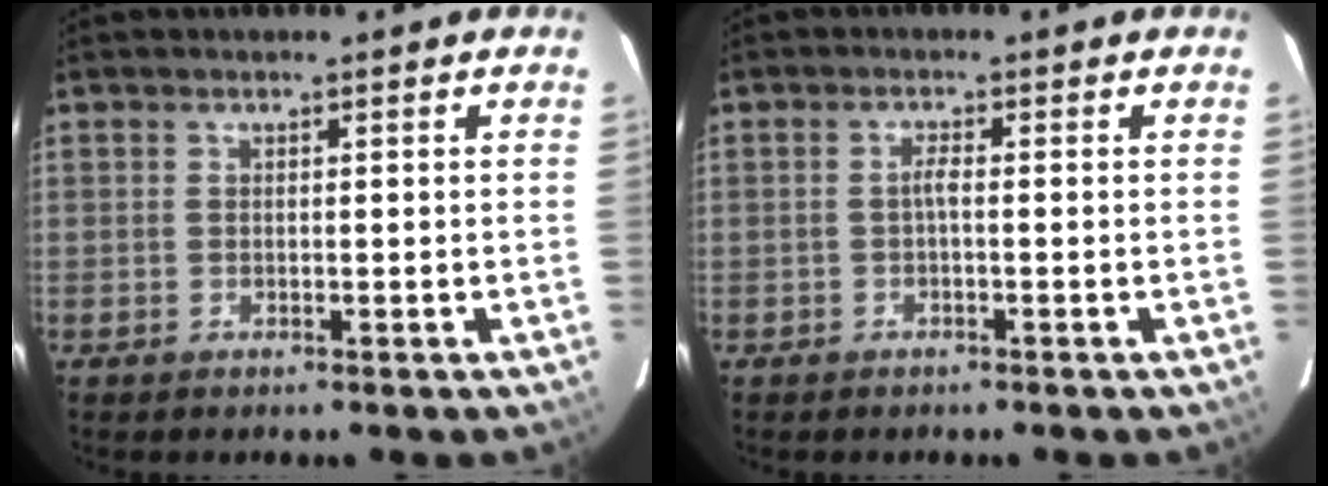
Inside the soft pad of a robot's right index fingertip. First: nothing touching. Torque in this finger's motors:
{"motor_torque": [0.23, -0.08, 0.13, 0.04]}